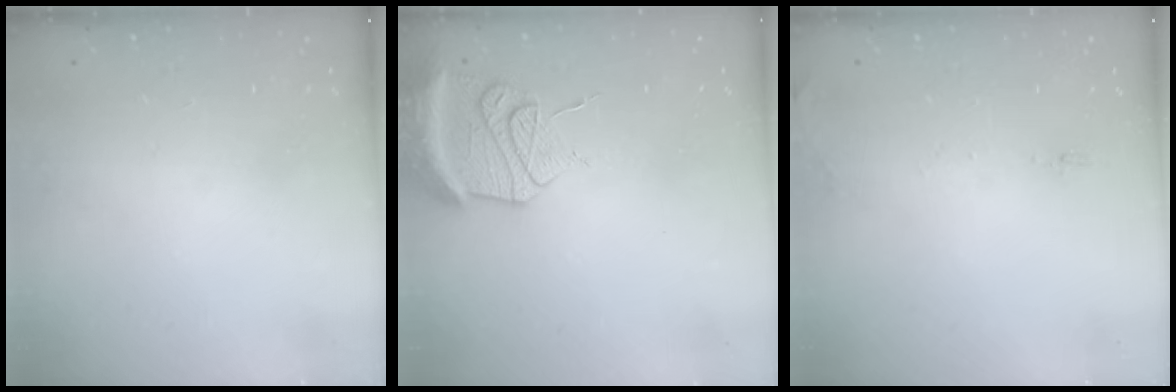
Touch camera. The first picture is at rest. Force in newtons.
{"total": 15.7, "press": 14.5, "slide": 6.0}
{"total": 5.6, "press": 5.3, "slide": 1.8}